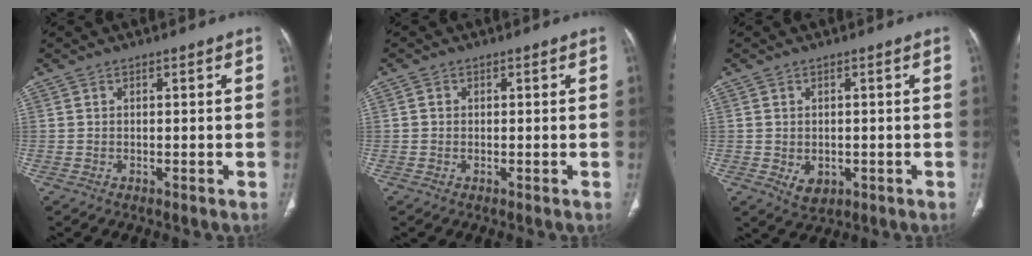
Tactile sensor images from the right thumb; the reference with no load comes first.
{"total": 0.9, "force": [0.0, 0.8, 0.3], "torque": [-0.002, 0.002, 0.000]}
{"total": 3.7, "force": [-0.8, 2.8, 2.3], "torque": [-0.030, -0.001, 0.000]}